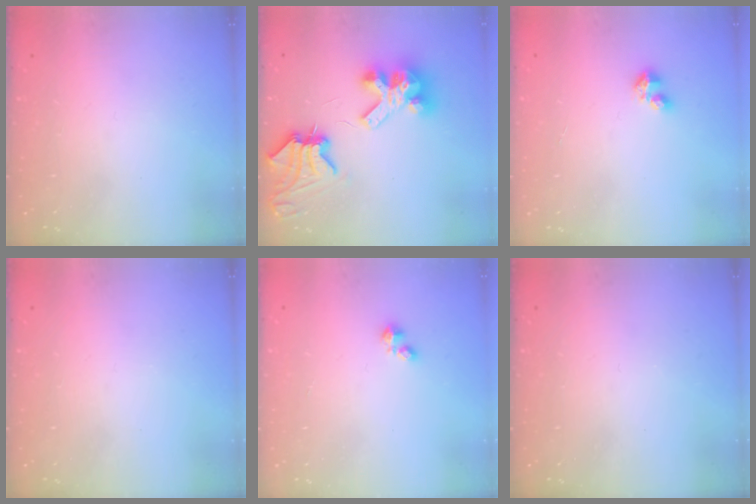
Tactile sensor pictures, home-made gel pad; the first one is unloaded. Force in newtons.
{"total": 10.0, "press": 10.0, "slide": 1.0}
{"total": 2.7, "press": 2.7, "slide": 0.3}
{"total": 0.0}
{"total": 1.1, "press": 1.1, "slide": 0.3}
{"total": 0.0}